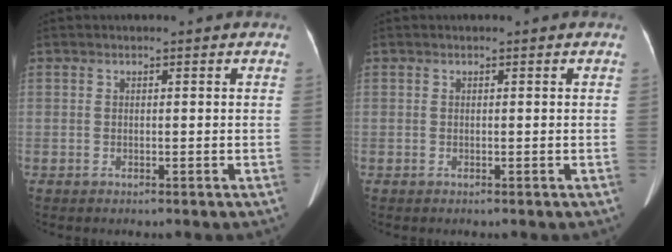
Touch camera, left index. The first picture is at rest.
{"total": 0.0}